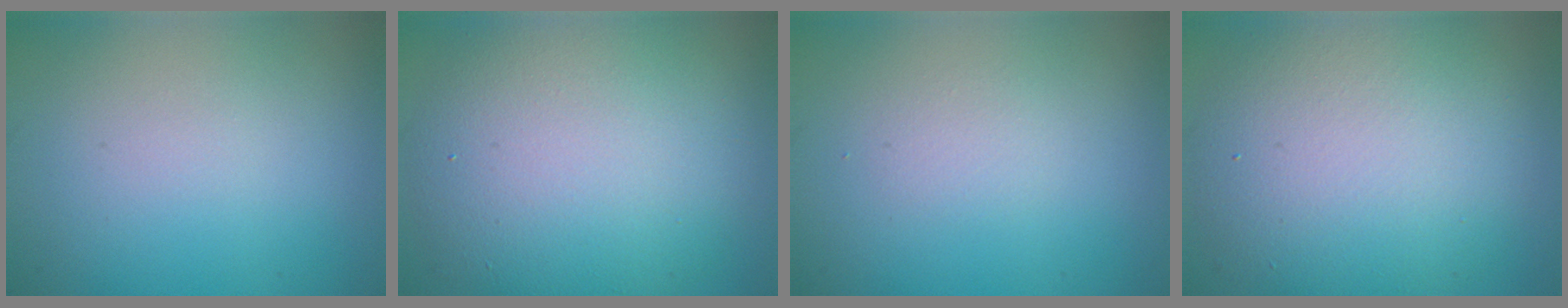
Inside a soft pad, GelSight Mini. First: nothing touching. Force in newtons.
{"total": 9.8, "press": 9.8, "slide": 0.8}
{"total": 0.8, "press": 0.8, "slide": 0.0}
{"total": 9.5, "press": 9.4, "slide": 0.6}